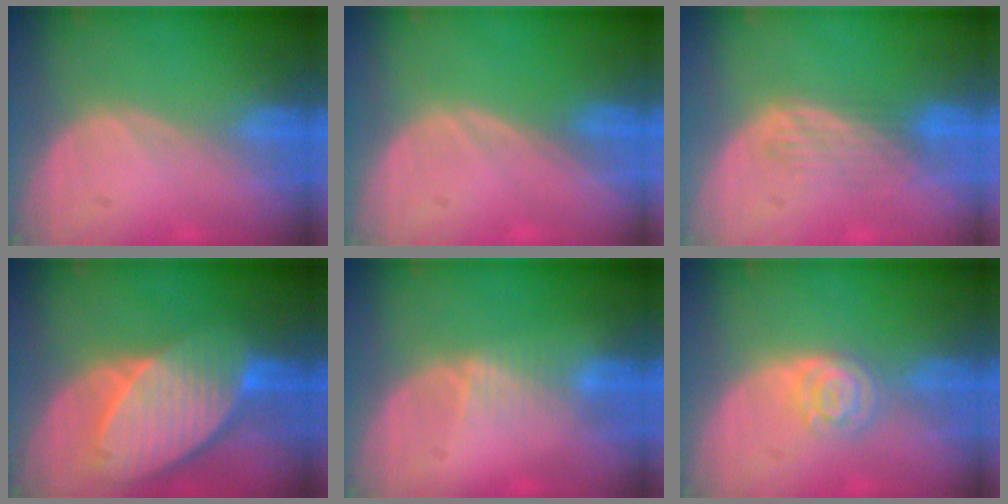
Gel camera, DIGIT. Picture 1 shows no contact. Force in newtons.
{"total": 0.0}
{"total": 3.8, "press": 3.2, "slide": 1.9}
{"total": 10.5, "press": 9.1, "slide": 5.1}
{"total": 1.9, "press": 1.9, "slide": 0.2}
{"total": 4.3, "press": 3.9, "slide": 1.9}